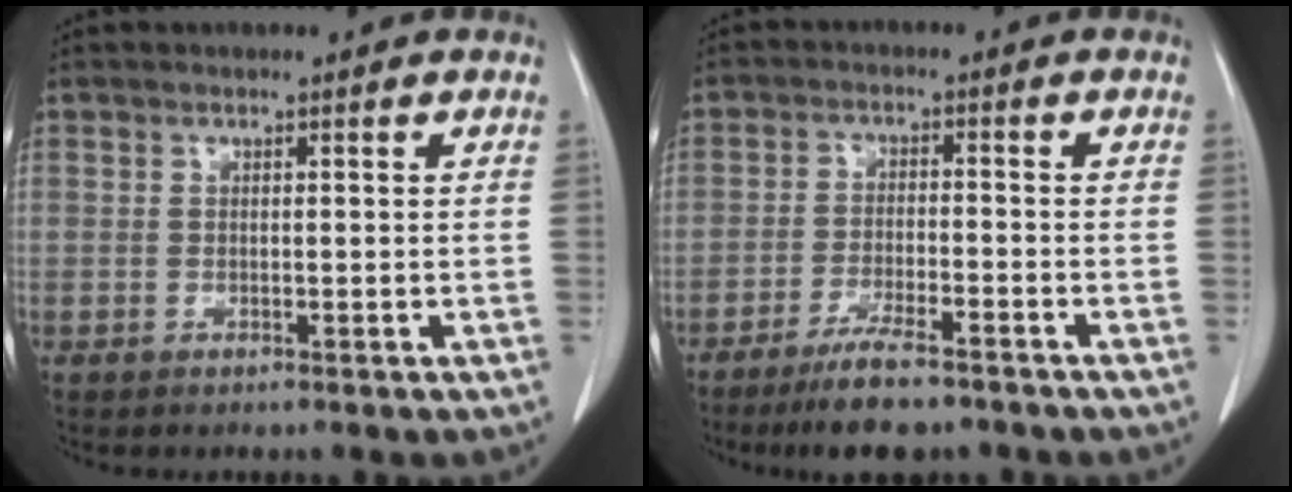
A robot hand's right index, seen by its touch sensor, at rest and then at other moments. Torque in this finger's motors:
{"motor_torque": [0.54, -0.51, 0.15, 0.09]}